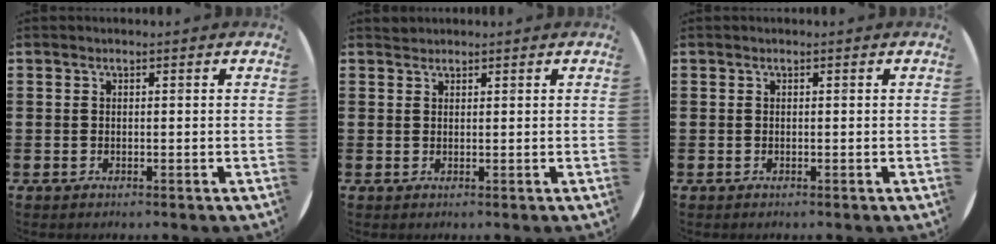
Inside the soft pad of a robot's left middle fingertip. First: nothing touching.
{"total": 0.8, "force": [0.8, 0.2, -0.2], "torque": [0.002, 0.003, 0.016]}
{"total": 0.0}